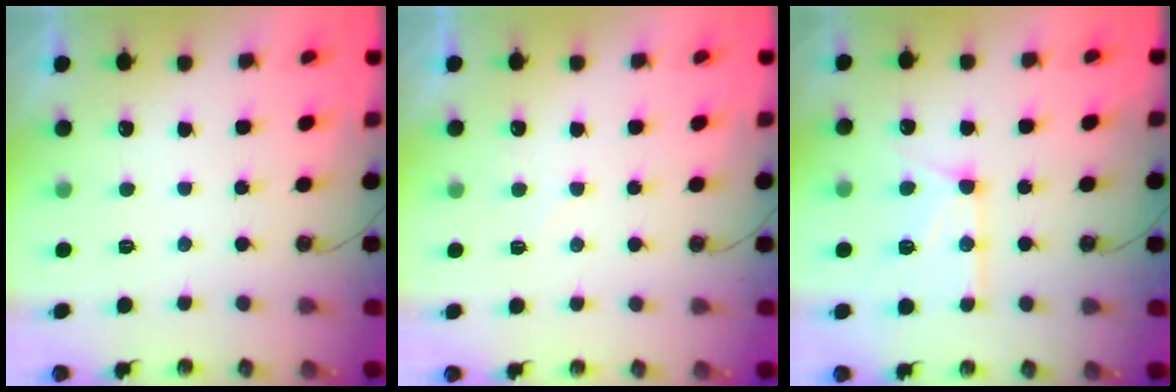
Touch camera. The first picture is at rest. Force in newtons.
{"total": 3.9, "press": 3.9, "slide": 0.6}
{"total": 13.0, "press": 12.9, "slide": 1.3}